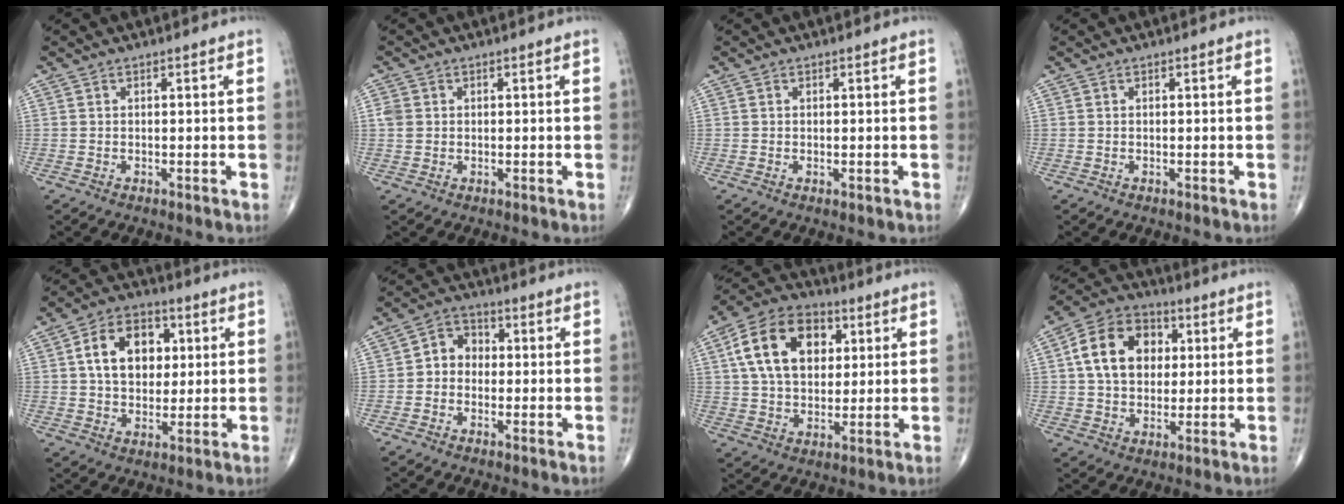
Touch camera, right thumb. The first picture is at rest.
{"total": 2.2, "force": [0.3, 1.9, 1.0], "torque": [-0.018, 0.004, 0.008]}
{"total": 0.5, "force": [-0.1, 0.2, 0.5], "torque": [-0.010, -0.004, 0.000]}
{"total": 0.0}
{"total": 12.6, "force": [2.8, 8.9, 8.5], "torque": [-0.102, 0.005, 0.043]}
{"total": 5.5, "force": [-0.4, 4.7, 2.8], "torque": [-0.018, 0.024, -0.022]}
{"total": 16.6, "force": [4.6, 11.2, 11.4], "torque": [-0.173, 0.005, 0.077]}
{"total": 14.1, "force": [2.7, 10.5, 9.0], "torque": [-0.123, 0.011, 0.038]}